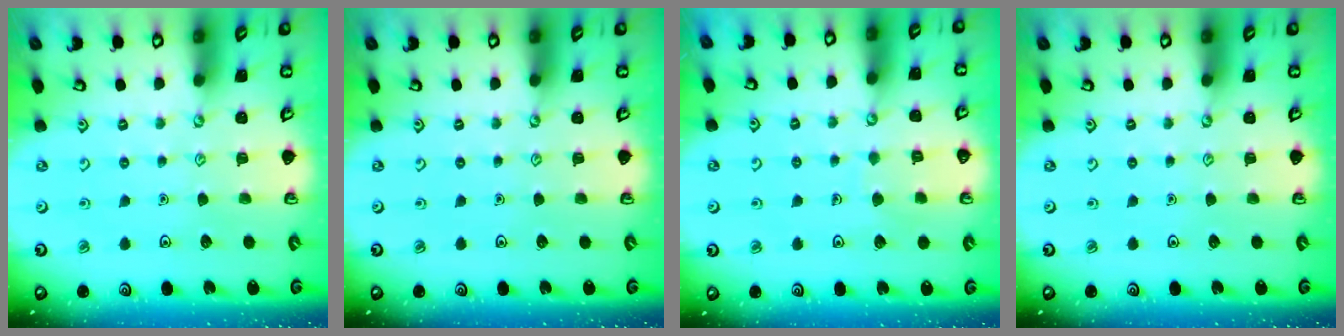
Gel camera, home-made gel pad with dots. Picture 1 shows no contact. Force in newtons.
{"total": 0.0}
{"total": 4.5, "press": 4.5, "slide": 0.3}
{"total": 0.0}